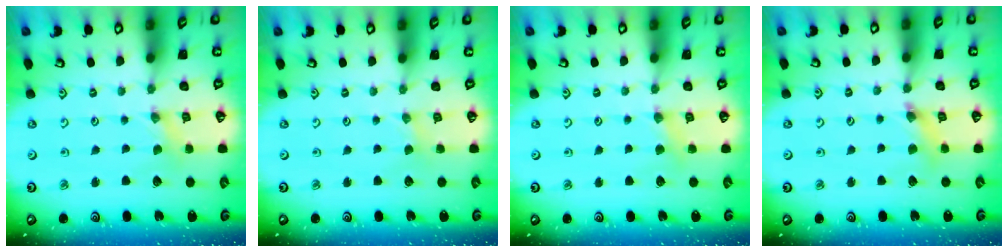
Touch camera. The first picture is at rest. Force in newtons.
{"total": 0.0}
{"total": 4.4, "press": 4.4, "slide": 0.5}
{"total": 6.2, "press": 6.2, "slide": 0.6}